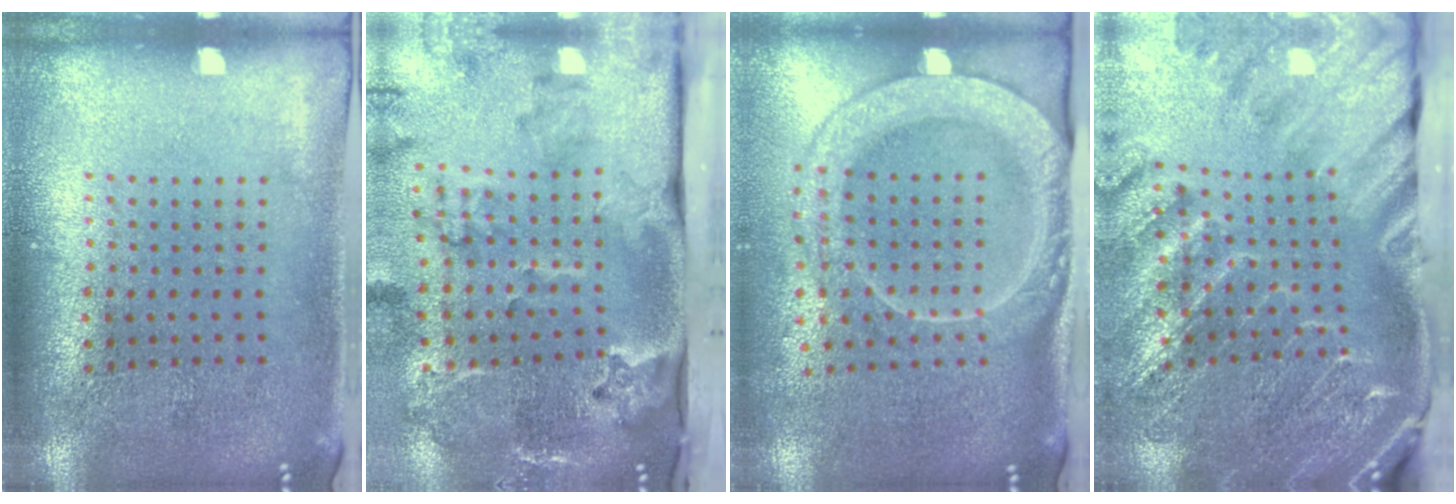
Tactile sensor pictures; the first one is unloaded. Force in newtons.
{"total": 4.0, "press": 2.7, "slide": 2.9}
{"total": 2.4, "press": 2.1, "slide": 1.2}
{"total": 3.3, "press": 3.1, "slide": 0.9}